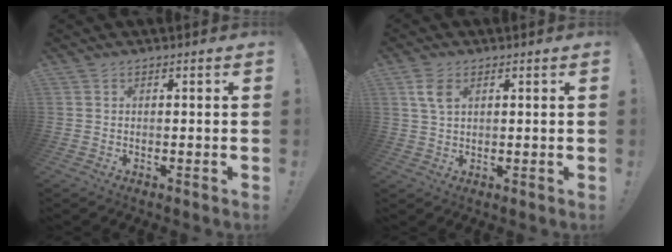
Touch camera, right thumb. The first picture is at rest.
{"total": 5.3, "force": [2.2, 3.2, 3.6], "torque": [-0.057, -0.004, 0.041]}